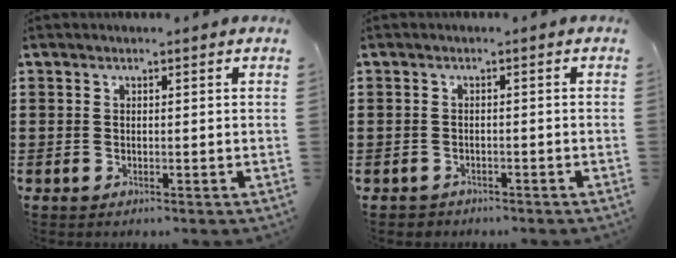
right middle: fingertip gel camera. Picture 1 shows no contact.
{"total": 1.1, "force": [-1.0, 0.5, -0.1], "torque": [-0.001, 0.003, -0.023]}